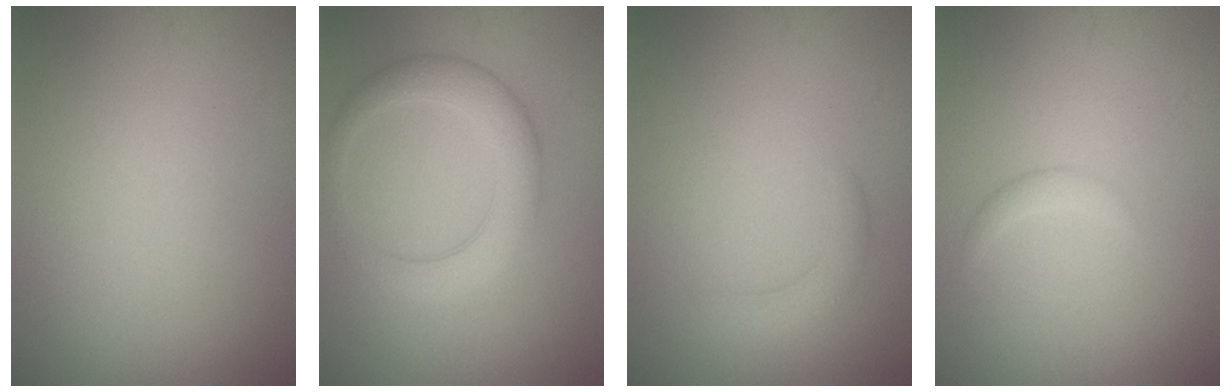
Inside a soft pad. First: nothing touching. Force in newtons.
{"total": 4.2, "press": 4.2, "slide": 0.1}
{"total": 1.6, "press": 1.6, "slide": 0.1}
{"total": 1.0, "press": 1.0, "slide": 0.1}